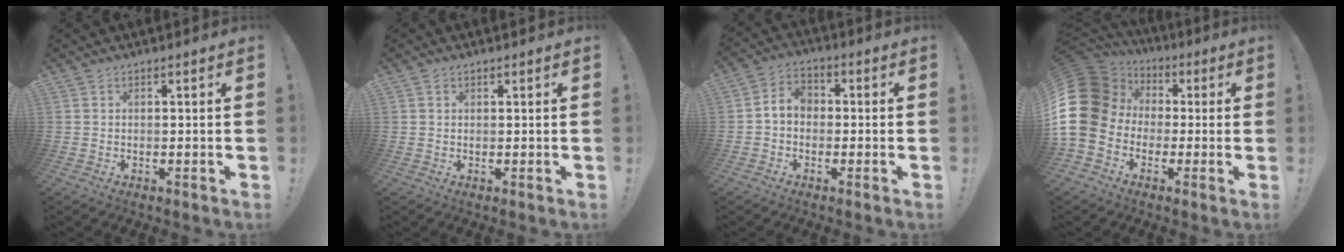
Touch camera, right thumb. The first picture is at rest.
{"total": 0.9, "force": [0.5, 0.6, 0.1], "torque": [-0.001, 0.000, 0.010]}
{"total": 5.7, "force": [-0.6, 4.4, 3.6], "torque": [-0.080, 0.017, -0.007]}
{"total": 18.5, "force": [0.7, 15.1, 10.6], "torque": [-0.204, 0.009, 0.034]}